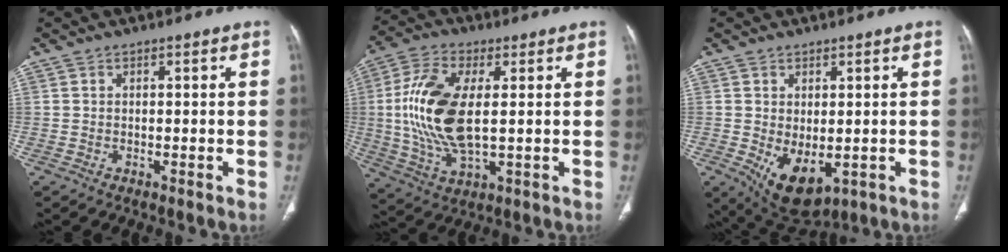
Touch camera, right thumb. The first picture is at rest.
{"total": 15.9, "force": [1.3, 7.3, 14.1], "torque": [-0.302, -0.006, 0.029]}
{"total": 8.8, "force": [-1.7, 5.1, 7.0], "torque": [-0.101, -0.010, -0.001]}